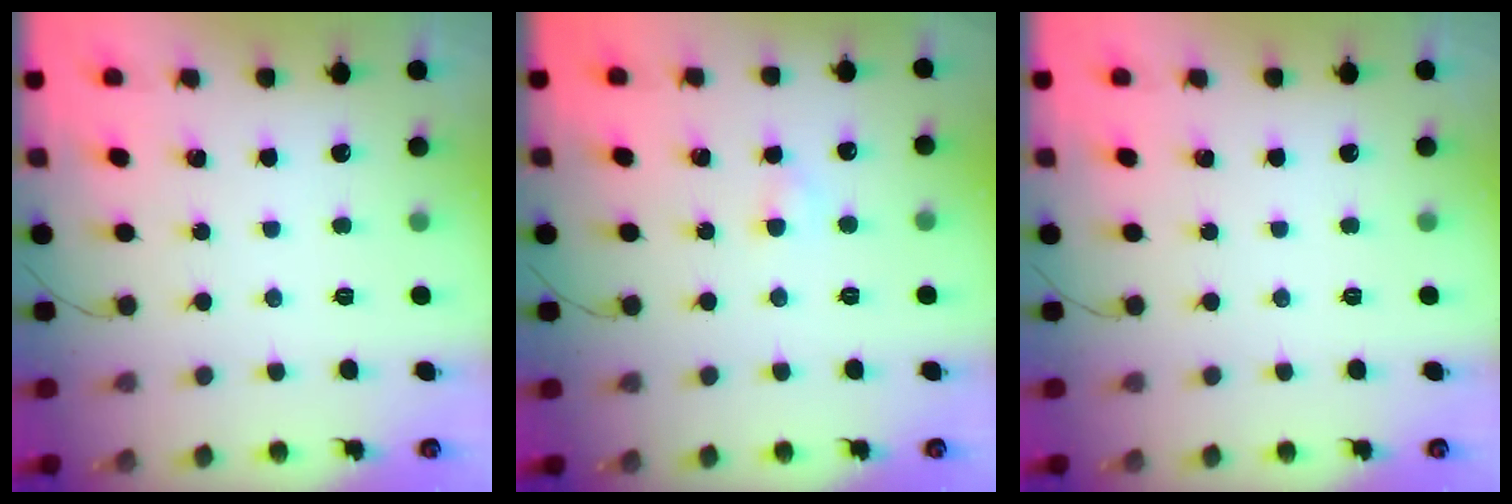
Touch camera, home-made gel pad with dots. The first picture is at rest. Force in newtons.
{"total": 2.7, "press": 2.4, "slide": 1.1}
{"total": 0.0}